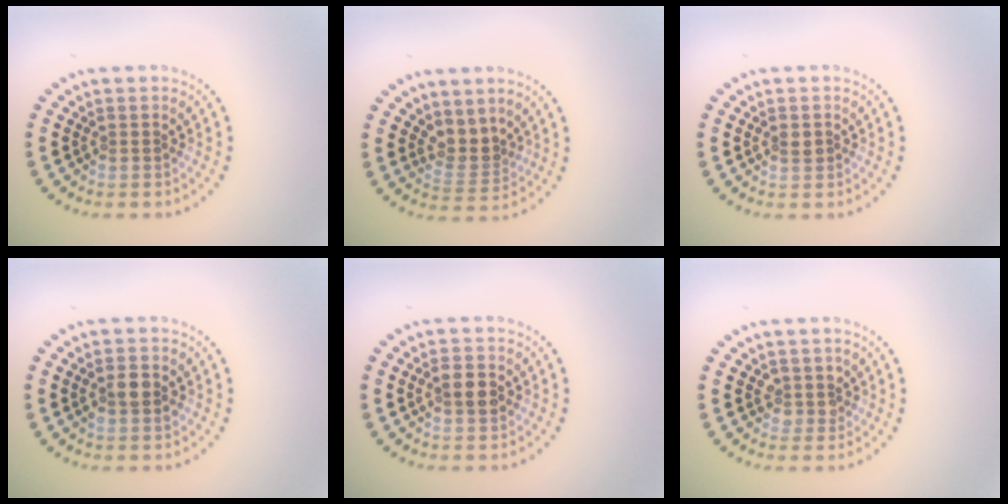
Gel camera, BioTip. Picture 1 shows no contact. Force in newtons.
{"total": 2.7, "press": 2.1, "slide": 1.7}
{"total": 1.1, "press": 1.1, "slide": 0.1}
{"total": 2.5, "press": 2.5, "slide": 0.3}
{"total": 2.6, "press": 2.6, "slide": 0.2}
{"total": 1.7, "press": 1.5, "slide": 0.7}